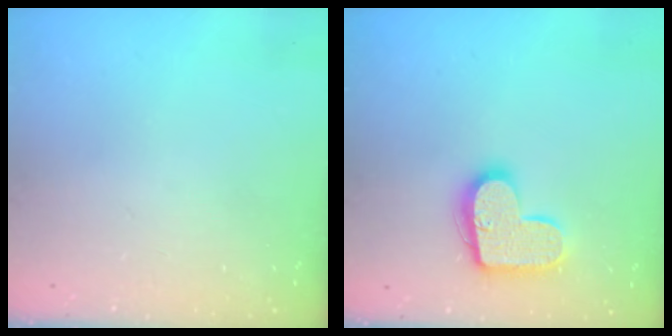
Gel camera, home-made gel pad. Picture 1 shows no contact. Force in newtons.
{"total": 14.4, "press": 14.4, "slide": 0.7}